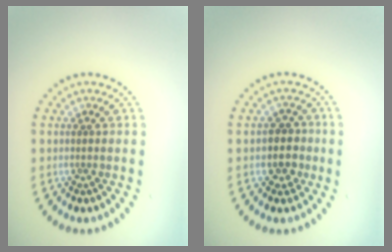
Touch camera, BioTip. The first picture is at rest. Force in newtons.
{"total": 2.3, "press": 2.2, "slide": 0.8}